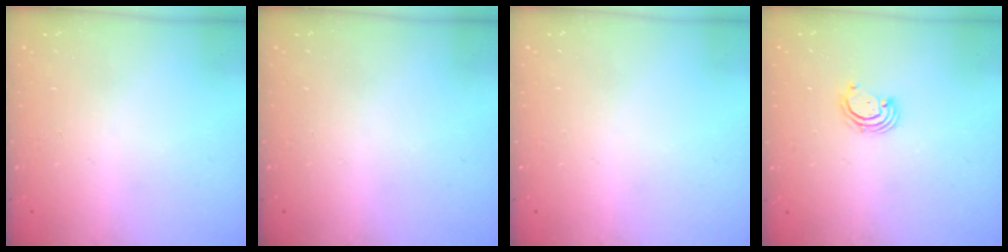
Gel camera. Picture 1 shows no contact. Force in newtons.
{"total": 0.0}
{"total": 0.0}
{"total": 2.8, "press": 2.8, "slide": 0.3}